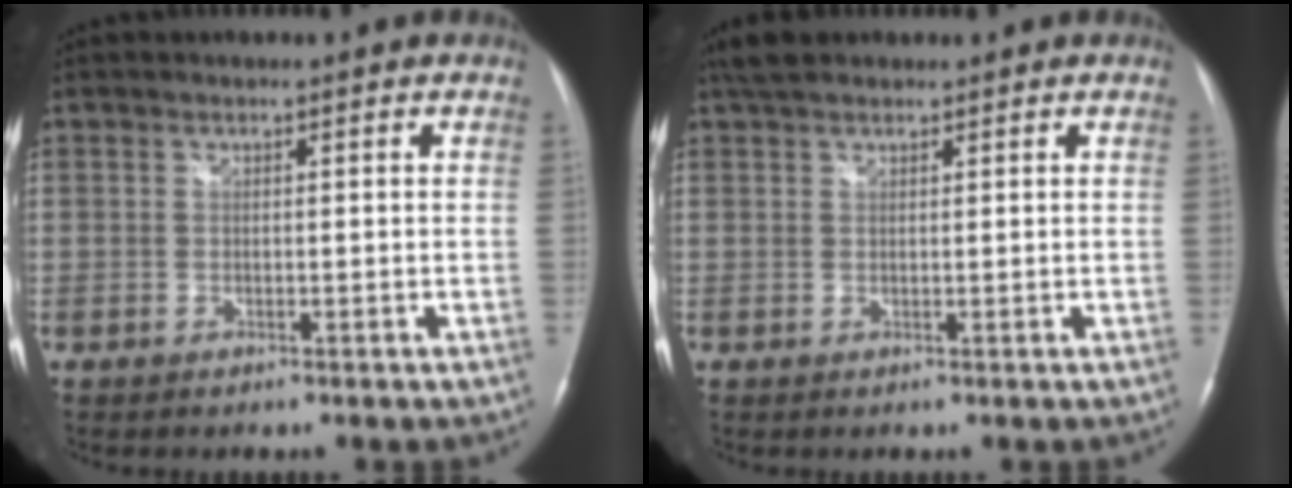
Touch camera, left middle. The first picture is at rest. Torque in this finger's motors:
{"motor_torque": [0.40, -0.27, -0.06, 0.04]}